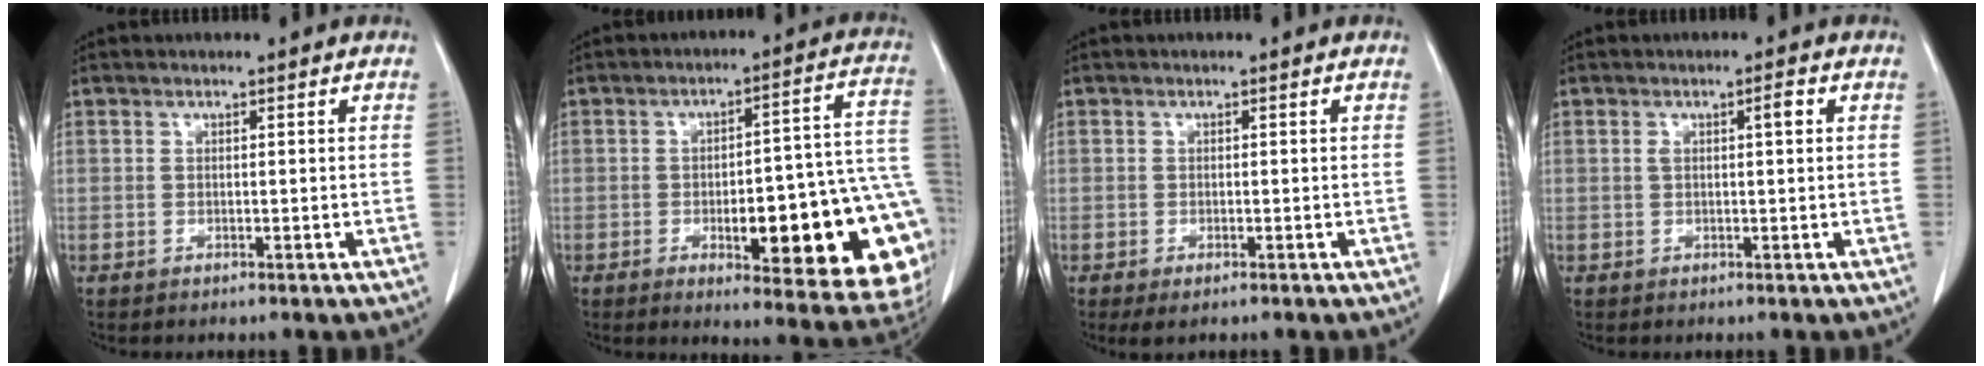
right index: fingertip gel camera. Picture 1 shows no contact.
{"total": 23.0, "force": [-5.6, 5.5, 21.7], "torque": [-0.179, 0.028, -0.052]}
{"total": 1.8, "force": [-1.1, 0.6, 1.3], "torque": [-0.021, -0.005, -0.013]}
{"total": 2.3, "force": [0.6, 0.4, 2.1], "torque": [-0.038, 0.011, 0.012]}